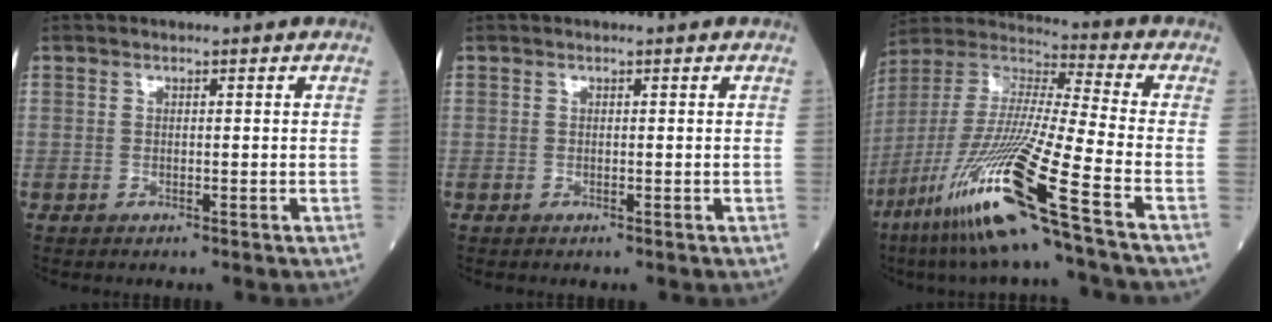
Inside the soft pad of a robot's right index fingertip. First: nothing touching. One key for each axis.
{"total": 0.0}
{"total": 21.3, "fx": -11.4, "fy": -1.3, "fz": 17.9, "tx": -0.393, "ty": -0.053, "tz": -0.224}